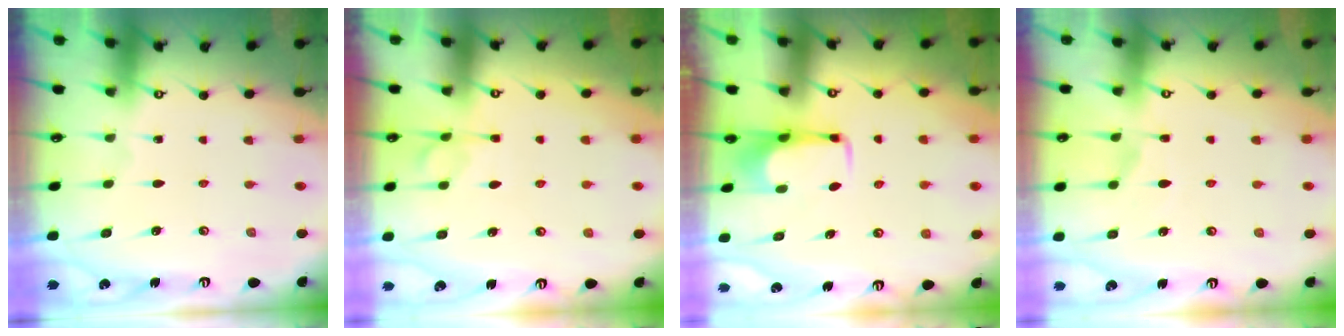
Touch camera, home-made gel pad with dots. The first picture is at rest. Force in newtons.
{"total": 3.0, "press": 2.7, "slide": 1.3}
{"total": 1.7, "press": 1.6, "slide": 0.4}
{"total": 7.6, "press": 7.5, "slide": 1.3}